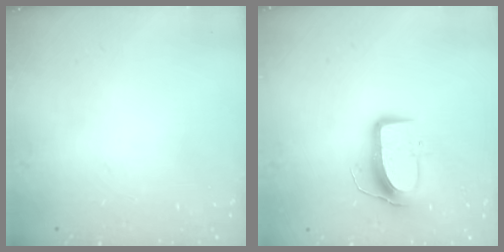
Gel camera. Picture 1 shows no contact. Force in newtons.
{"total": 9.5, "press": 9.5, "slide": 0.5}